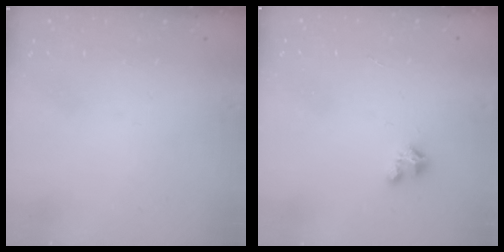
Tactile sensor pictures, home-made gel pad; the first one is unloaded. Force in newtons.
{"total": 2.4, "press": 2.4, "slide": 0.2}